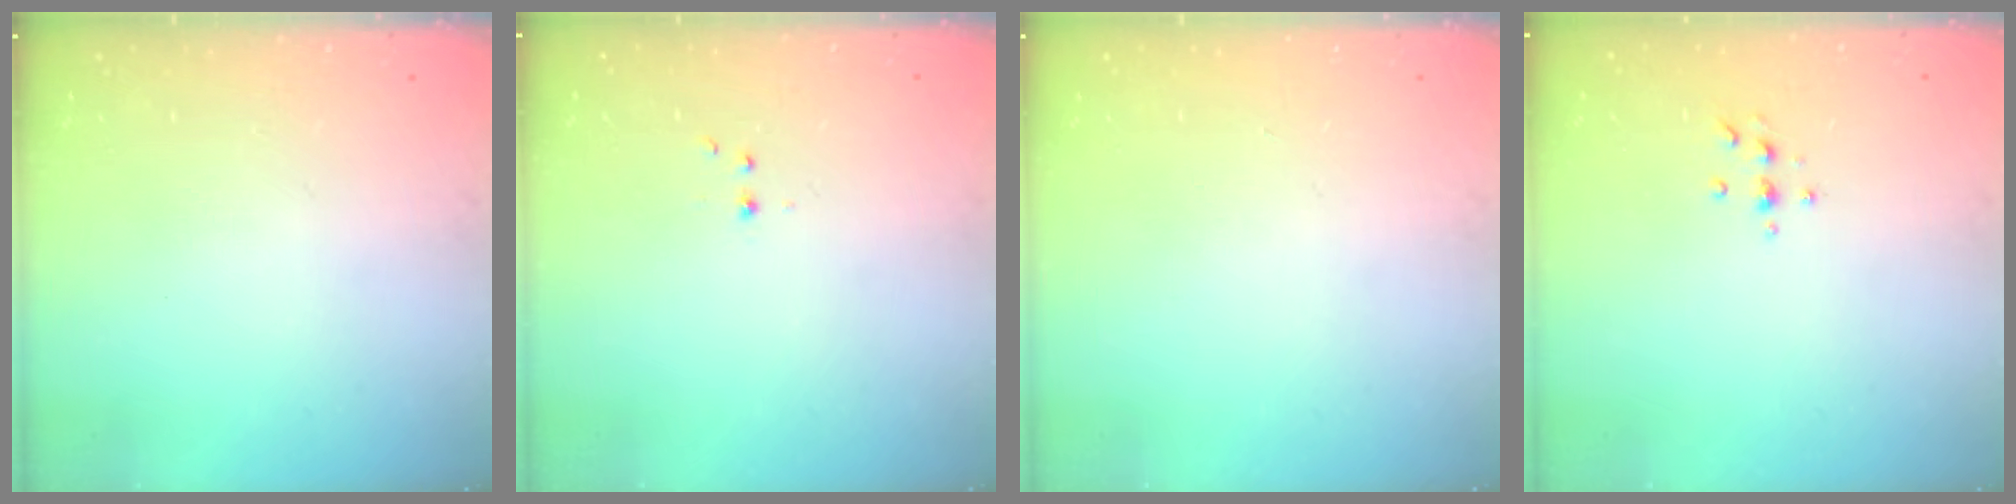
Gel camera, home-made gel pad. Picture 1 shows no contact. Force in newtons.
{"total": 2.2, "press": 1.9, "slide": 1.0}
{"total": 0.0}
{"total": 4.1, "press": 4.1, "slide": 0.5}